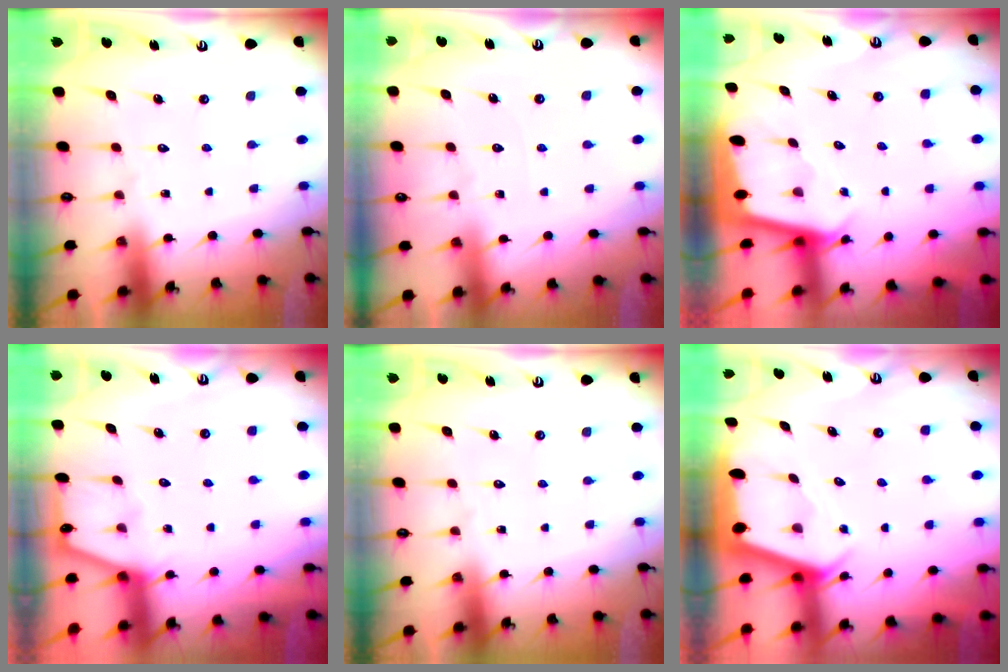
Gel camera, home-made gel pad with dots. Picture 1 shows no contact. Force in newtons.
{"total": 1.4, "press": 1.4, "slide": 0.3}
{"total": 2.1, "press": 2.1, "slide": 0.1}
{"total": 2.1, "press": 2.1, "slide": 0.3}
{"total": 0.0}
{"total": 2.4, "press": 2.4, "slide": 0.4}